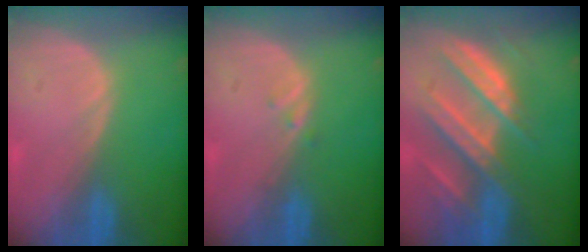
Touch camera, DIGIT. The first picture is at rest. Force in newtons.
{"total": 0.8, "press": 0.8, "slide": 0.1}
{"total": 9.9, "press": 8.7, "slide": 4.6}